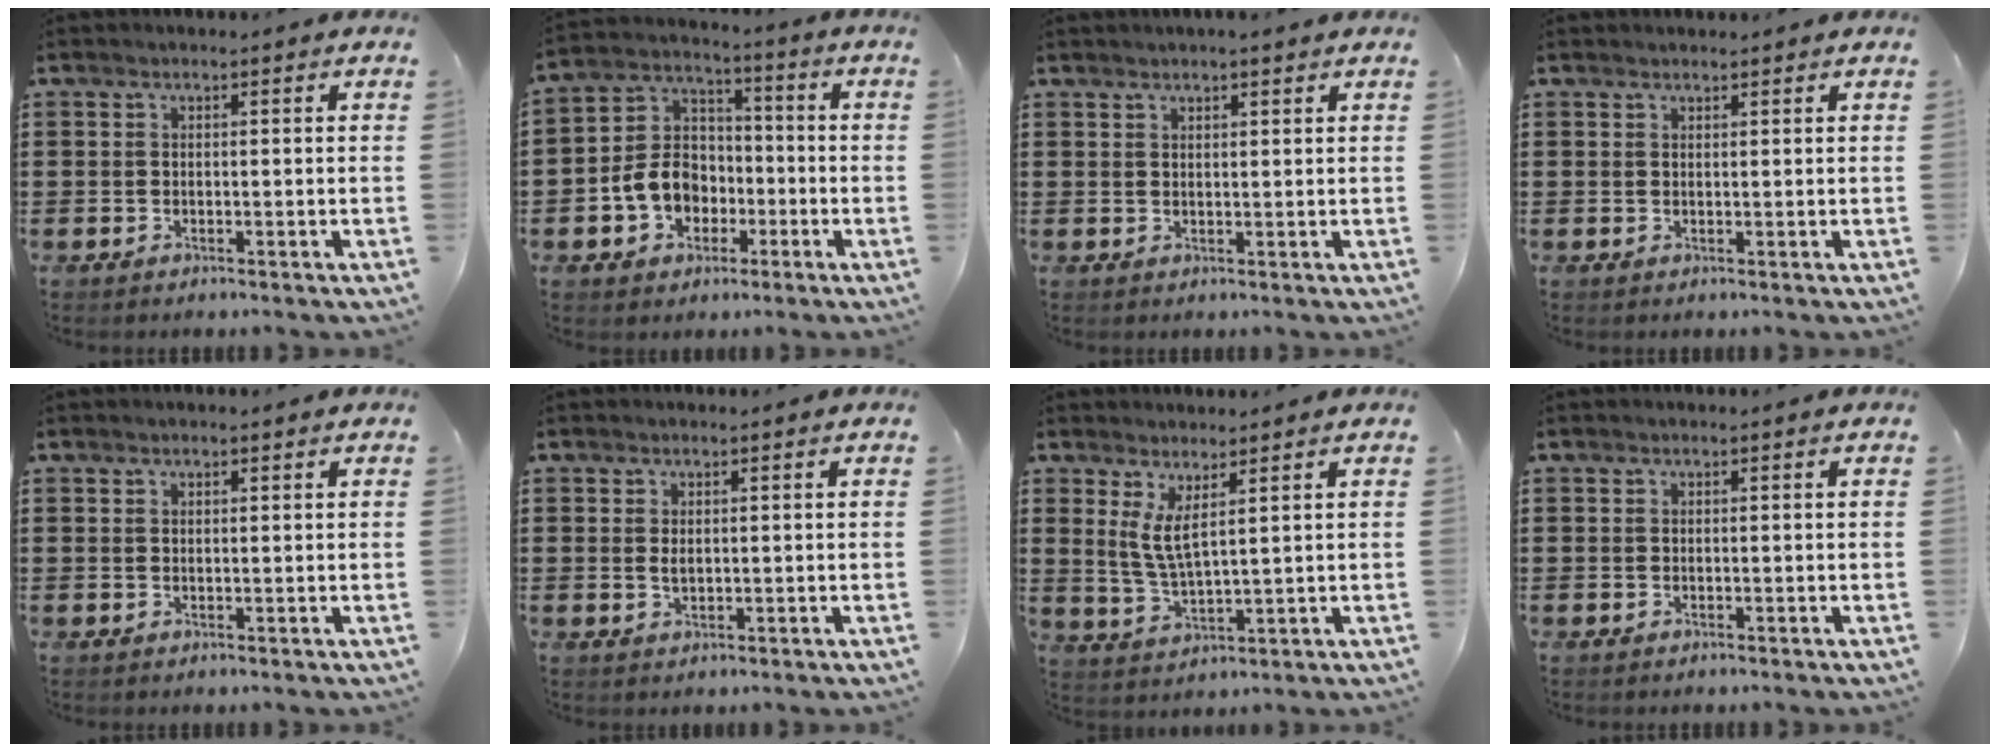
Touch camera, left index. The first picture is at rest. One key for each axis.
{"total": 8.4, "fx": -2.8, "fy": 6.9, "fz": 3.9, "tx": -0.114, "ty": 0.019, "tz": -0.057}
{"total": 1.6, "fx": 1.5, "fy": 0.0, "fz": 0.7, "tx": -0.015, "ty": -0.001, "tz": 0.028}
{"total": 0.7, "fx": 0.7, "fy": 0.1, "fz": 0.1, "tx": -0.004, "ty": 0.000, "tz": 0.014}
{"total": 0.8, "fx": 0.6, "fy": 0.1, "fz": 0.5, "tx": -0.009, "ty": 0.002, "tz": 0.011}
{"total": 1.4, "fx": 0.2, "fy": 0.8, "fz": 1.2, "tx": -0.026, "ty": 0.005, "tz": 0.002}
{"total": 4.9, "fx": 2.4, "fy": 1.0, "fz": 4.1, "tx": -0.104, "ty": -0.007, "tz": 0.040}
{"total": 0.0}